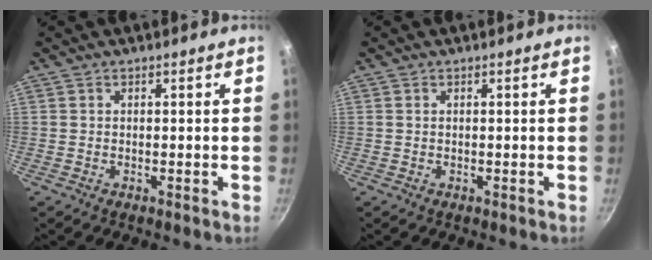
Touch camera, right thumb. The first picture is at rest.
{"total": 0.0}